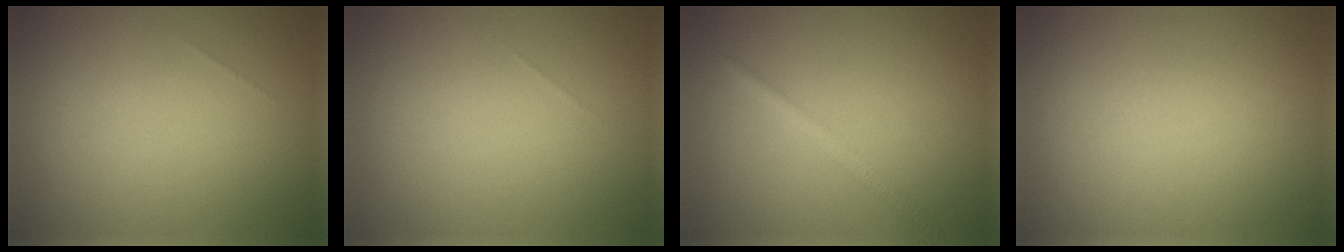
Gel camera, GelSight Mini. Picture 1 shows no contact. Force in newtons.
{"total": 0.0}
{"total": 1.6, "press": 1.6, "slide": 0.1}
{"total": 0.0}